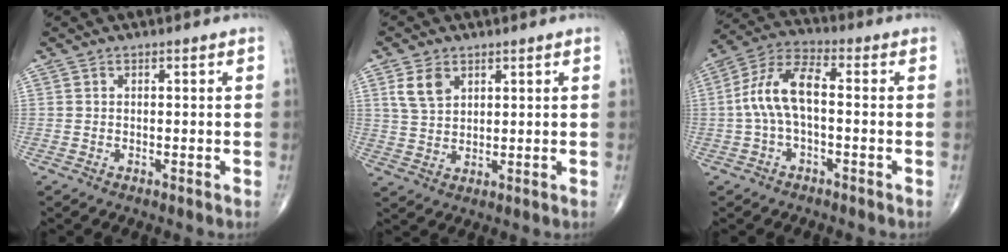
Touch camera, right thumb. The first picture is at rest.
{"total": 5.6, "force": [2.6, 3.7, 3.3], "torque": [-0.052, -0.008, 0.056]}
{"total": 9.9, "force": [-0.6, 4.6, 8.8], "torque": [-0.185, 0.037, -0.016]}